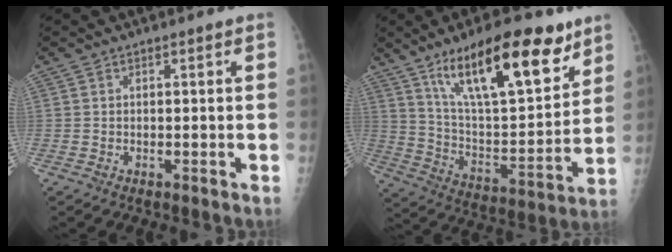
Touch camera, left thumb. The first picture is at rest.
{"total": 23.6, "force": [14.5, 7.8, 17.0], "torque": [-0.240, -0.053, 0.251]}